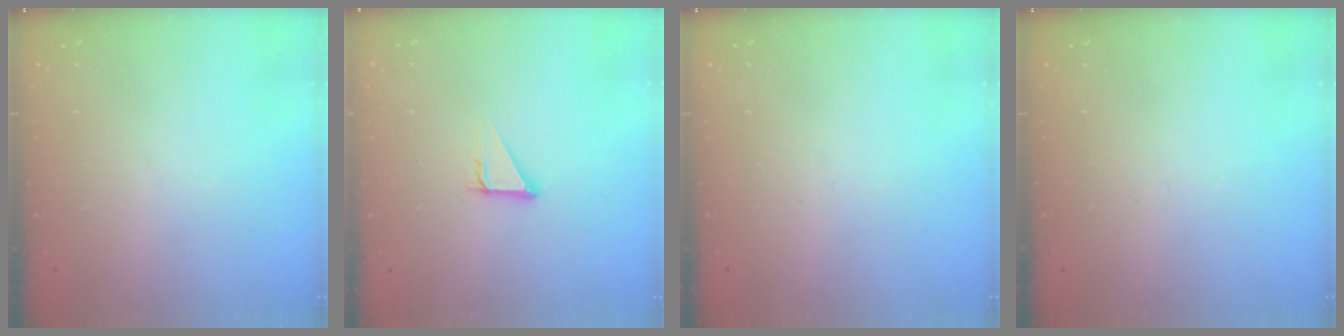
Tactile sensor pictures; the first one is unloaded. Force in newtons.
{"total": 3.4, "press": 3.4, "slide": 0.3}
{"total": 0.0}
{"total": 0.0}